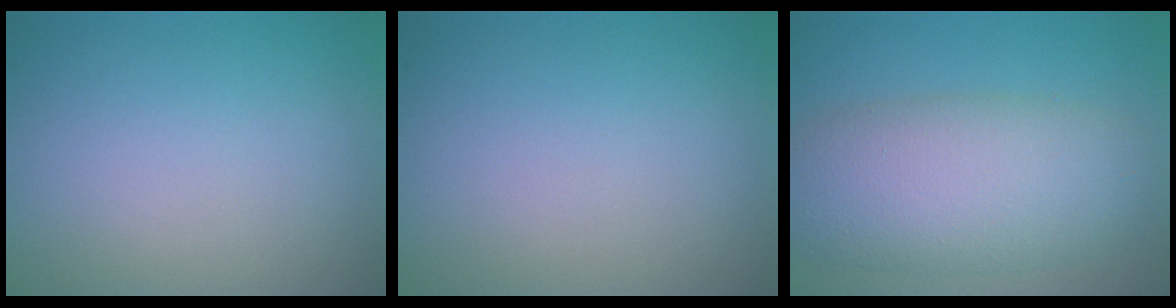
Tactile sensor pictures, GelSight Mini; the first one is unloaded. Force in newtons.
{"total": 0.0}
{"total": 7.7, "press": 7.7, "slide": 0.6}